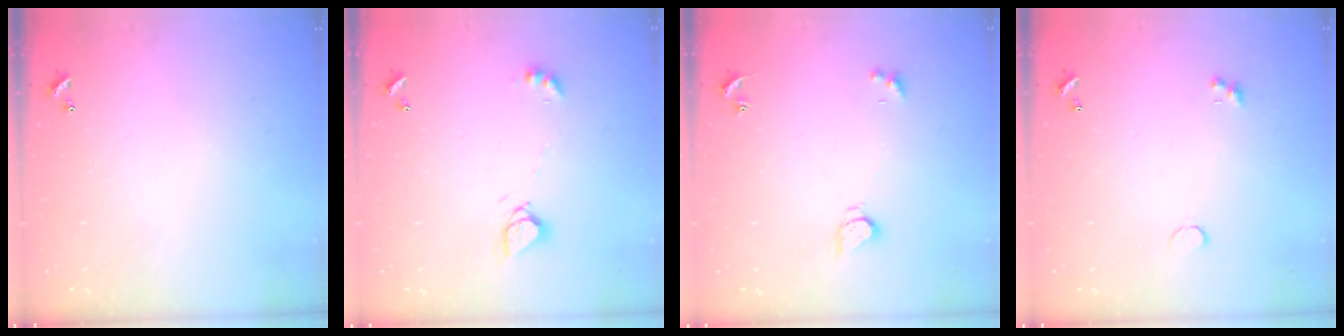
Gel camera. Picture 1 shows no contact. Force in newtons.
{"total": 6.4, "press": 6.4, "slide": 0.6}
{"total": 2.9, "press": 2.9, "slide": 0.5}
{"total": 0.8, "press": 0.7, "slide": 0.4}